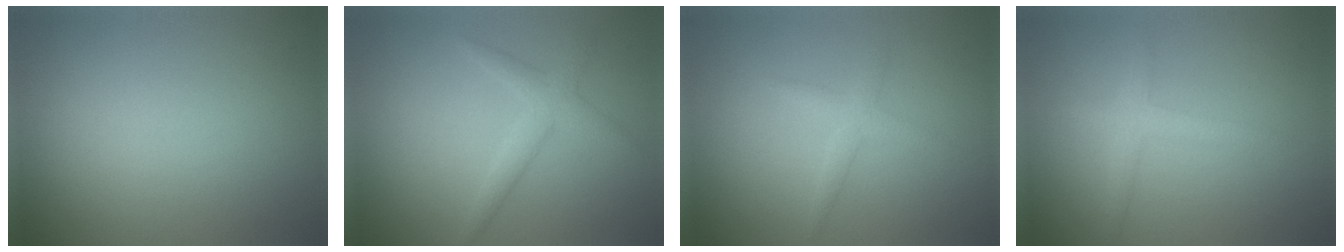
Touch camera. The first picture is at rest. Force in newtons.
{"total": 2.3, "press": 2.3, "slide": 0.2}
{"total": 1.6, "press": 1.6, "slide": 0.1}
{"total": 2.0, "press": 2.0, "slide": 0.1}